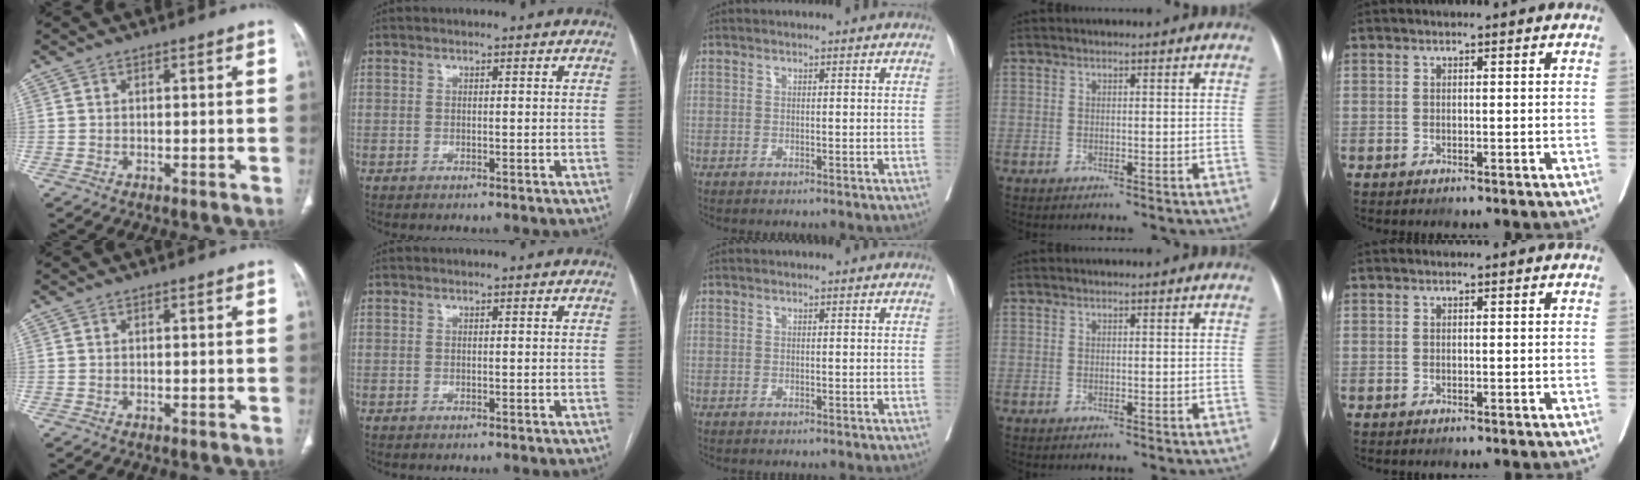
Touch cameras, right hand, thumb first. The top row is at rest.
{}